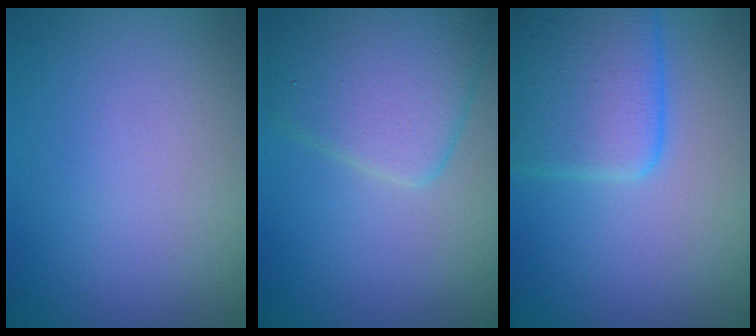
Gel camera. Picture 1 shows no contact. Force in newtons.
{"total": 5.9, "press": 5.9, "slide": 0.2}
{"total": 6.2, "press": 6.2, "slide": 0.4}